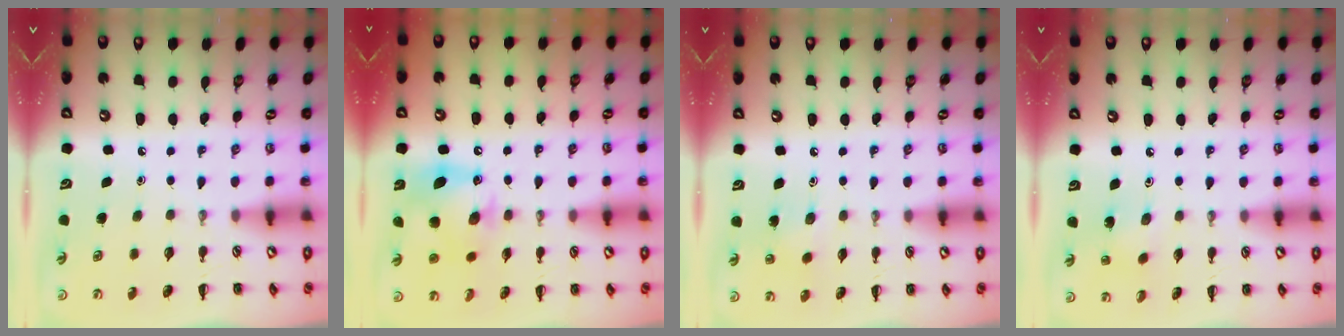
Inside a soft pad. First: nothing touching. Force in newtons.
{"total": 11.8, "press": 11.7, "slide": 1.7}
{"total": 2.6, "press": 2.5, "slide": 0.7}
{"total": 1.5, "press": 1.4, "slide": 0.6}